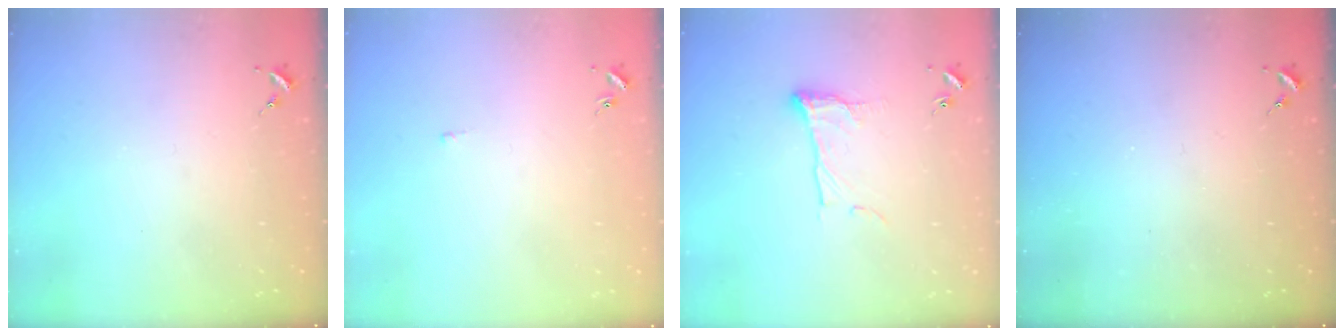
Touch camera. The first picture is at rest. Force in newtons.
{"total": 2.0, "press": 1.9, "slide": 0.4}
{"total": 9.1, "press": 9.1, "slide": 0.3}
{"total": 0.0}